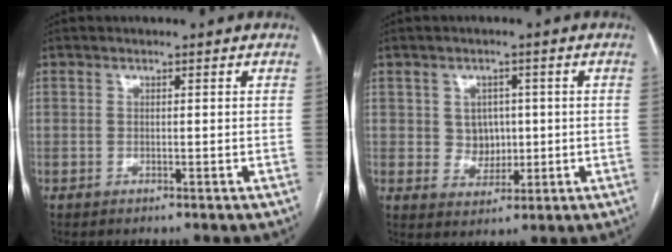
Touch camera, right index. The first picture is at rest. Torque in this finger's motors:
{"motor_torque": [0.33, 0.25, 0.04, 0.00]}